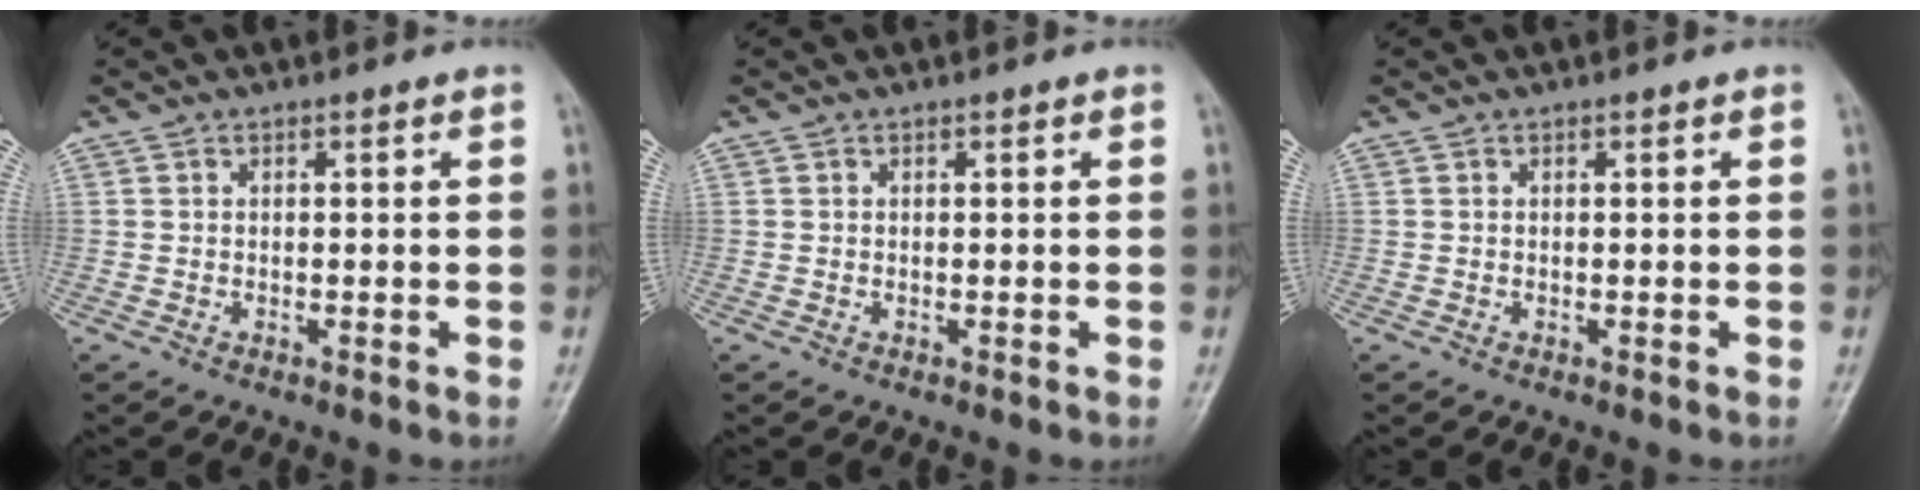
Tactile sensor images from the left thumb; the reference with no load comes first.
{"total": 0.0}
{"total": 0.0}